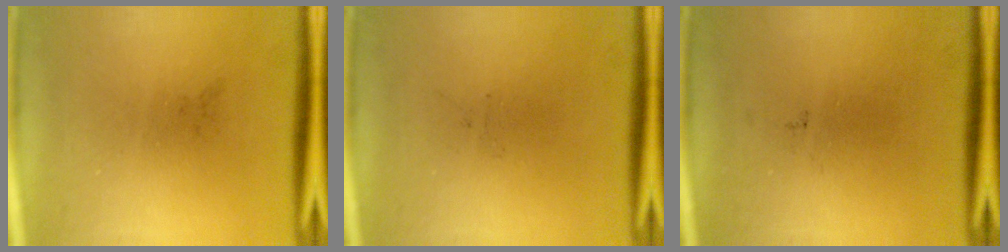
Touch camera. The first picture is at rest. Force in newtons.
{"total": 0.0}
{"total": 0.0}